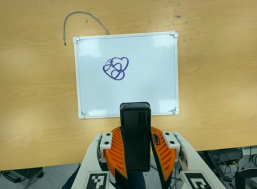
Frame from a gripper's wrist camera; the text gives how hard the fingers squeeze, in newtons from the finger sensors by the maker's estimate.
{"total": 10.3, "left": 8.5, "right": 12.1}